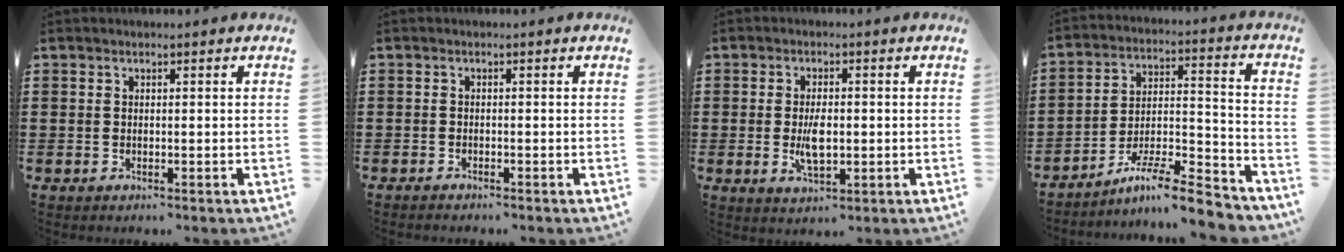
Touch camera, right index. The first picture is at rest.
{"total": 0.7, "force": [-0.7, 0.0, -0.1], "torque": [0.000, 0.001, -0.015]}
{"total": 4.5, "force": [-0.5, 2.1, 4.0], "torque": [-0.071, -0.002, -0.012]}
{"total": 9.9, "force": [-8.2, 1.2, 5.4], "torque": [-0.077, 0.017, -0.154]}